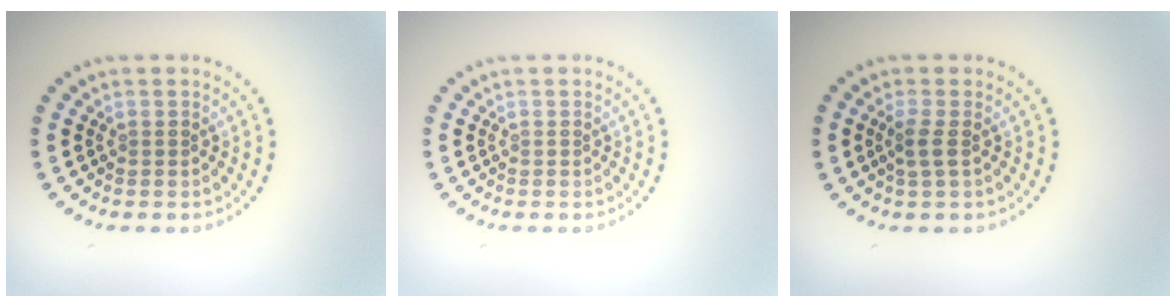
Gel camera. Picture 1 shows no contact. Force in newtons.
{"total": 0.0}
{"total": 1.5, "press": 1.3, "slide": 0.8}